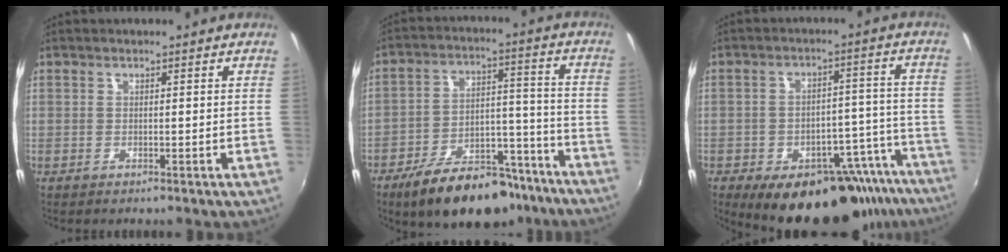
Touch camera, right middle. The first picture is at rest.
{"total": 18.6, "force": [-13.9, 8.4, 9.1], "torque": [-0.159, 0.024, -0.193]}
{"total": 21.4, "force": [-15.7, 9.8, 10.8], "torque": [-0.133, 0.023, -0.185]}